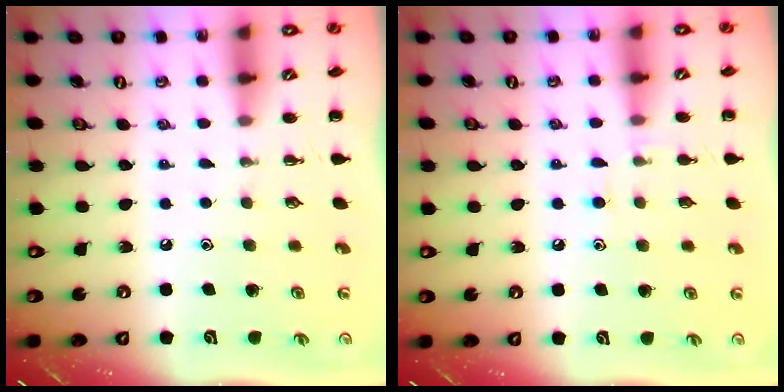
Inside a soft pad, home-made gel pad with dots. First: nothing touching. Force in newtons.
{"total": 7.4, "press": 7.2, "slide": 1.7}